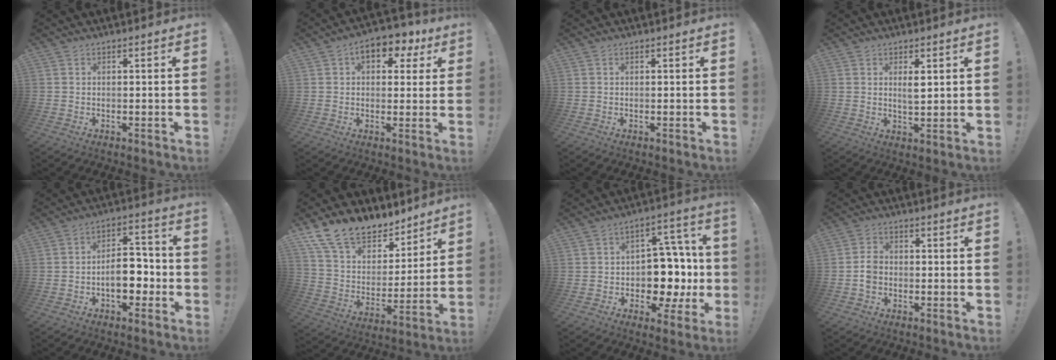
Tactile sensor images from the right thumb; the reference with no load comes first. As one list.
[{"total": 9.0, "force": [4.0, 5.2, 6.1], "torque": [-0.086, -0.014, 0.069]}, {"total": 0.0}, {"total": 3.5, "force": [1.4, 1.1, 3.0], "torque": [-0.044, -0.013, 0.020]}, {"total": 11.6, "force": [-2.9, 6.9, 8.9], "torque": [-0.139, 0.022, -0.049]}, {"total": 15.9, "force": [12.6, 7.7, 5.8], "torque": [-0.114, -0.089, 0.238]}, {"total": 13.6, "force": [-1.8, 10.1, 8.9], "torque": [-0.099, 0.013, -0.015]}, {"total": 4.7, "force": [-1.6, 3.4, 2.8], "torque": [-0.043, 0.013, -0.027]}]